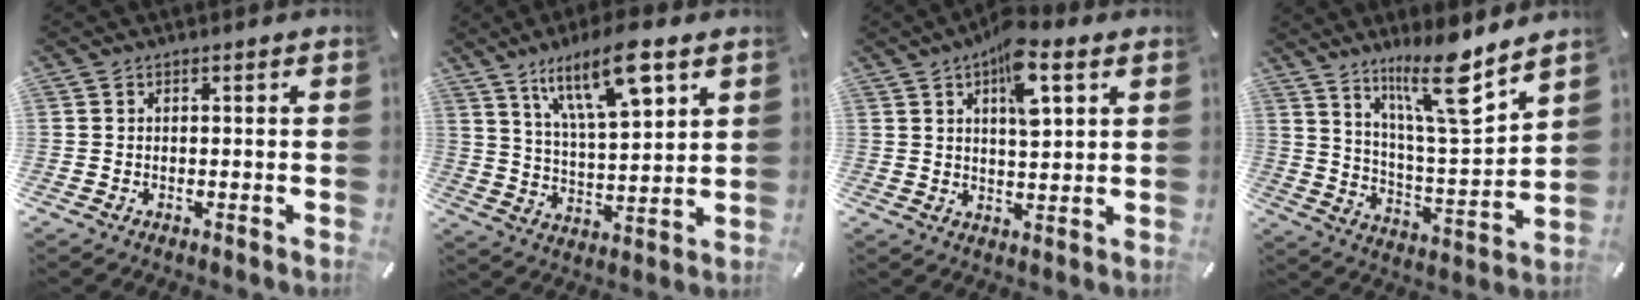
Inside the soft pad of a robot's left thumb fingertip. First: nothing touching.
{"total": 15.9, "force": [9.5, 5.3, 11.6], "torque": [-0.201, -0.033, 0.158]}
{"total": 9.9, "force": [4.7, 3.8, 7.8], "torque": [-0.112, -0.015, 0.075]}
{"total": 15.8, "force": [11.8, 2.9, 10.2], "torque": [-0.182, -0.072, 0.193]}